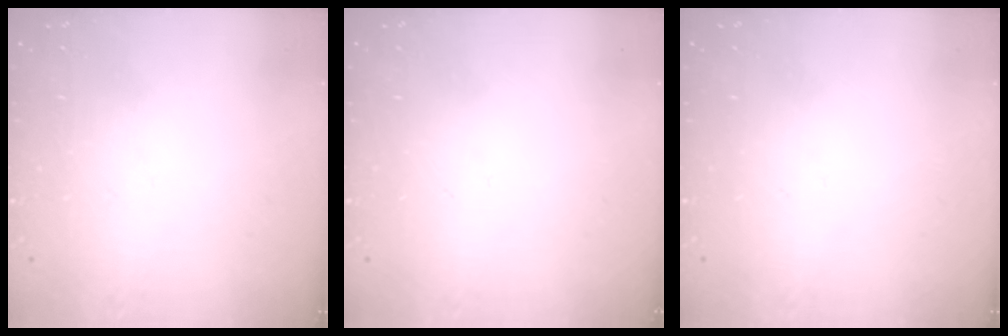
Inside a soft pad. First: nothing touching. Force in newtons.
{"total": 0.0}
{"total": 0.0}